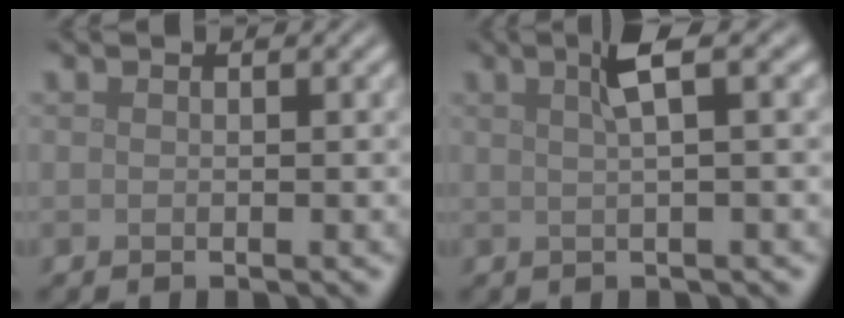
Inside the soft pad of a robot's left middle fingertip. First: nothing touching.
{"total": 3.3, "force": [1.3, 0.7, 2.9], "torque": [-0.040, 0.014, 0.019]}